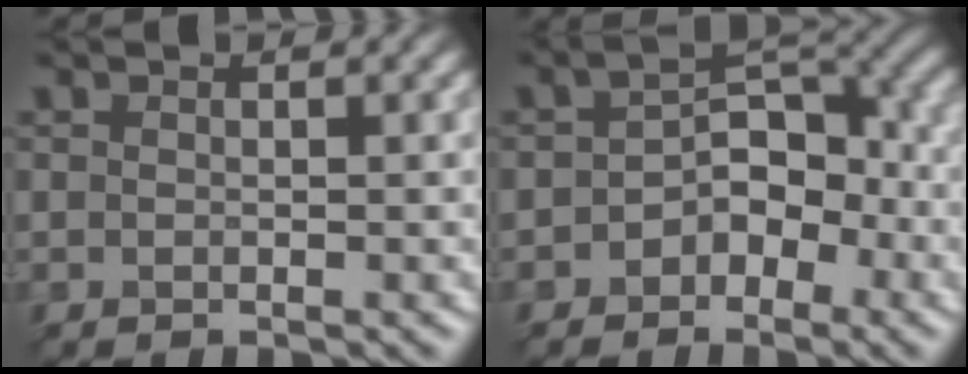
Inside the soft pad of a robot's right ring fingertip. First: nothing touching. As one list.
[{"total": 3.1, "force": [-1.8, 1.9, 1.6], "torque": [-0.034, 0.013, -0.028]}]